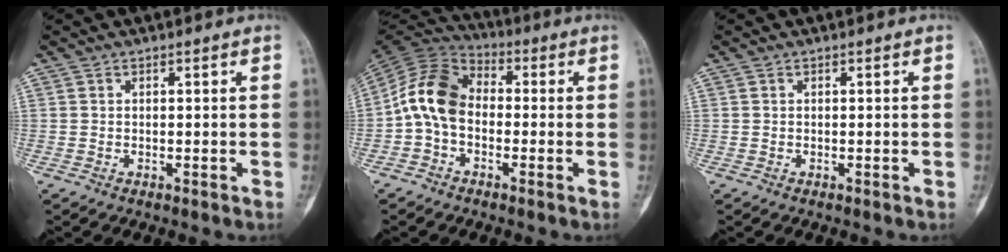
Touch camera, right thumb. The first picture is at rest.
{"total": 11.2, "force": [-1.4, 8.0, 7.8], "torque": [-0.139, 0.030, -0.045]}
{"total": 0.0}